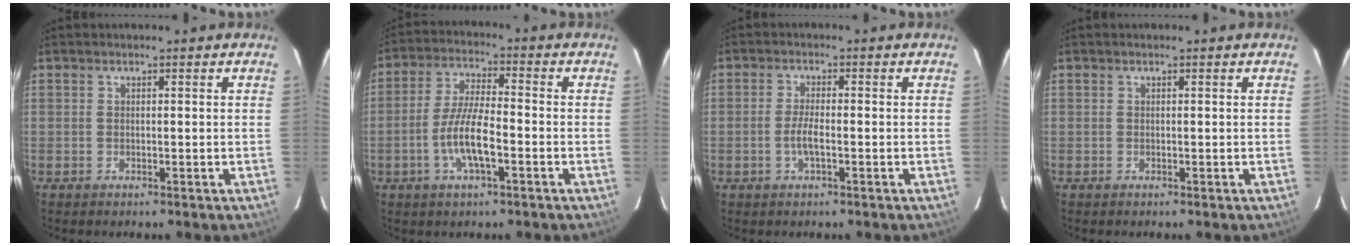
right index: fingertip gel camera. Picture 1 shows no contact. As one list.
[{"total": 8.9, "force": [-3.2, 2.1, 8.1], "torque": [-0.163, 0.000, -0.061]}, {"total": 3.3, "force": [-1.1, 0.6, 3.0], "torque": [-0.063, -0.002, -0.022]}, {"total": 0.0}]